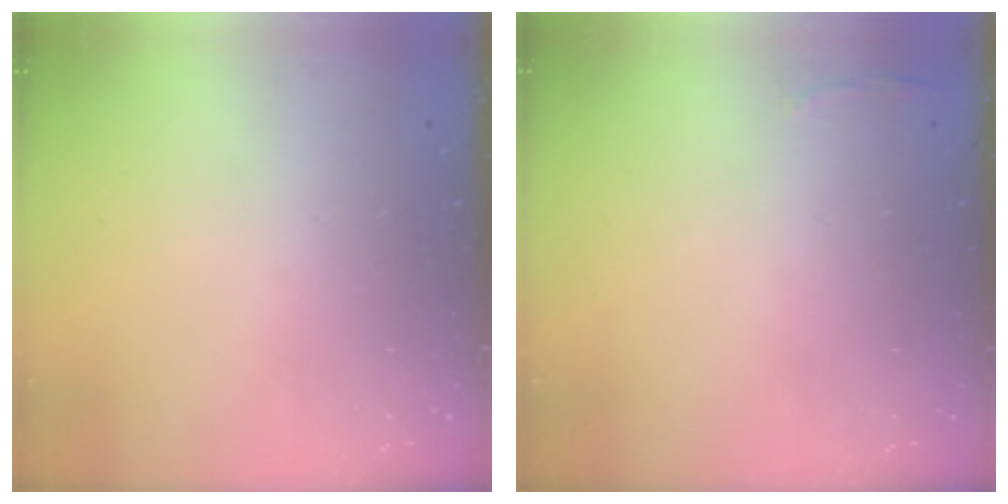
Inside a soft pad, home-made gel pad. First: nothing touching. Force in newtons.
{"total": 2.8, "press": 2.6, "slide": 0.9}